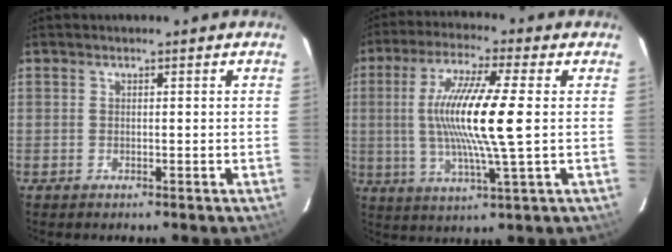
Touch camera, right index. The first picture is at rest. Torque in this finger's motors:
{"motor_torque": [1.82, -0.26, 1.05, 0.21]}